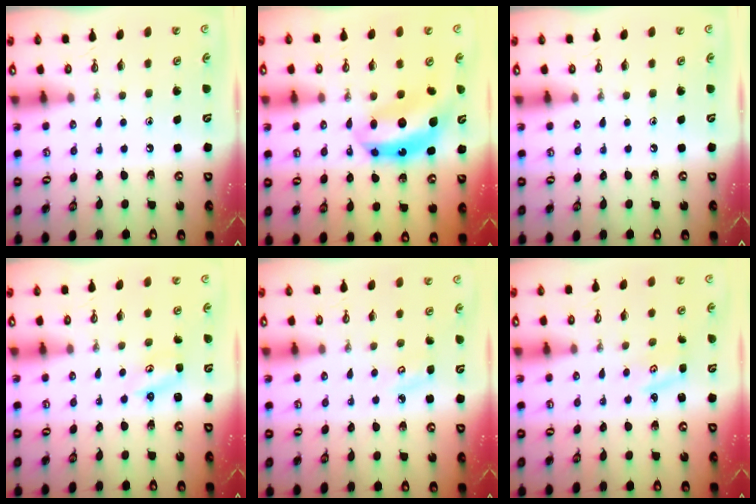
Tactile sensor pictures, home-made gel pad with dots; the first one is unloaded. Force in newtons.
{"total": 7.9, "press": 7.9, "slide": 0.3}
{"total": 0.0}
{"total": 2.1, "press": 2.0, "slide": 0.3}
{"total": 4.1, "press": 4.1, "slide": 0.4}
{"total": 2.7, "press": 2.7, "slide": 0.4}